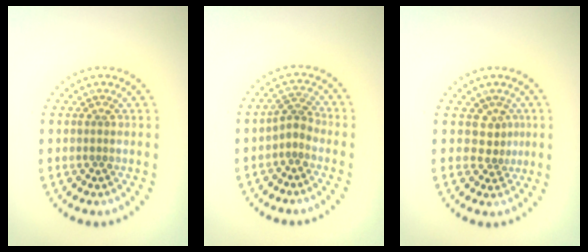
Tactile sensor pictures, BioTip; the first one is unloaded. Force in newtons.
{"total": 1.8, "press": 1.2, "slide": 1.3}
{"total": 1.8, "press": 1.1, "slide": 1.4}